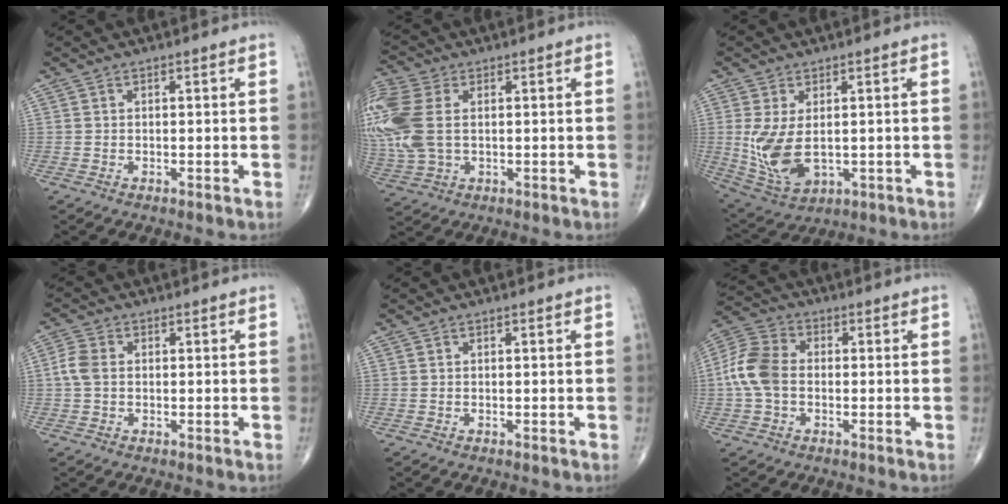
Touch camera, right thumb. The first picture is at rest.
{"total": 14.8, "force": [2.0, 9.5, 11.2], "torque": [-0.304, 0.008, 0.044]}
{"total": 10.3, "force": [0.0, 5.9, 8.4], "torque": [-0.171, -0.014, 0.019]}
{"total": 3.8, "force": [0.1, 2.6, 2.7], "torque": [-0.066, 0.009, -0.004]}
{"total": 0.0}
{"total": 9.4, "force": [-0.6, 6.5, 6.7], "torque": [-0.141, 0.027, -0.024]}